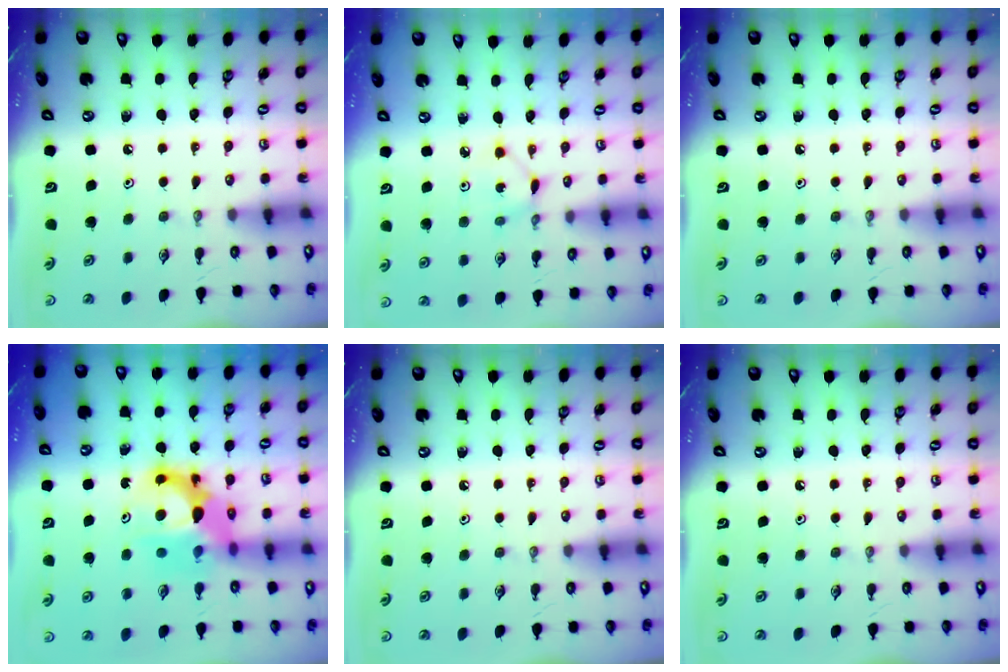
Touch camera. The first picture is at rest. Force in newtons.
{"total": 1.3, "press": 1.3, "slide": 0.0}
{"total": 0.0}
{"total": 12.1, "press": 12.1, "slide": 1.3}
{"total": 0.0}
{"total": 0.0}